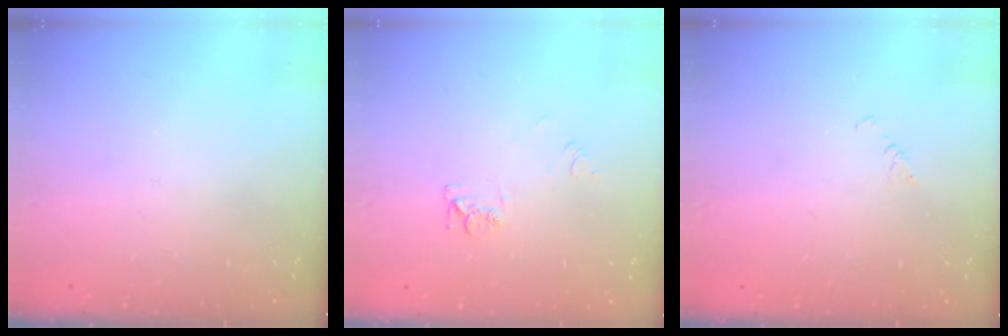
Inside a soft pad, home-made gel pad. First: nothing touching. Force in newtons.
{"total": 6.3, "press": 6.3, "slide": 0.6}
{"total": 1.2, "press": 1.2, "slide": 0.2}